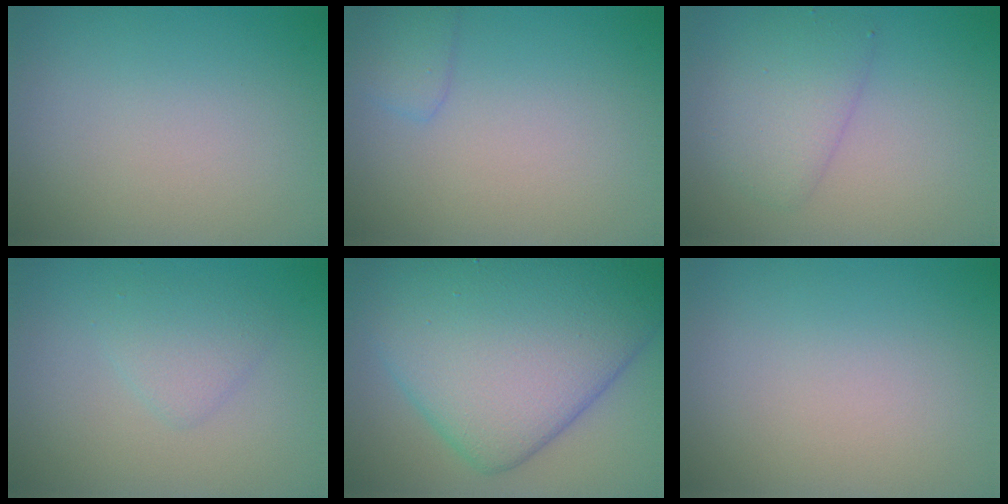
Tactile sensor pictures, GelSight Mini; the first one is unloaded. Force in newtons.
{"total": 1.6, "press": 1.6, "slide": 0.1}
{"total": 3.0, "press": 3.0, "slide": 0.1}
{"total": 1.9, "press": 1.9, "slide": 0.2}
{"total": 14.8, "press": 14.8, "slide": 0.5}
{"total": 0.0}